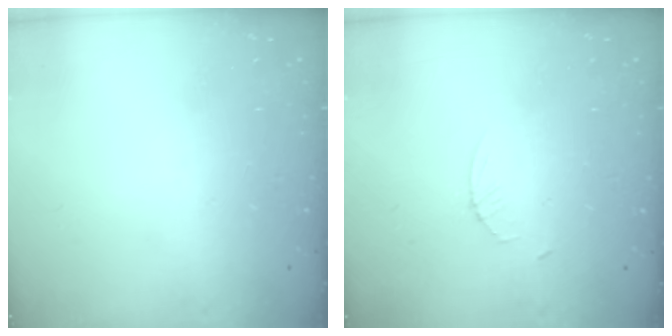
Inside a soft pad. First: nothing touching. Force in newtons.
{"total": 2.3, "press": 2.3, "slide": 0.3}